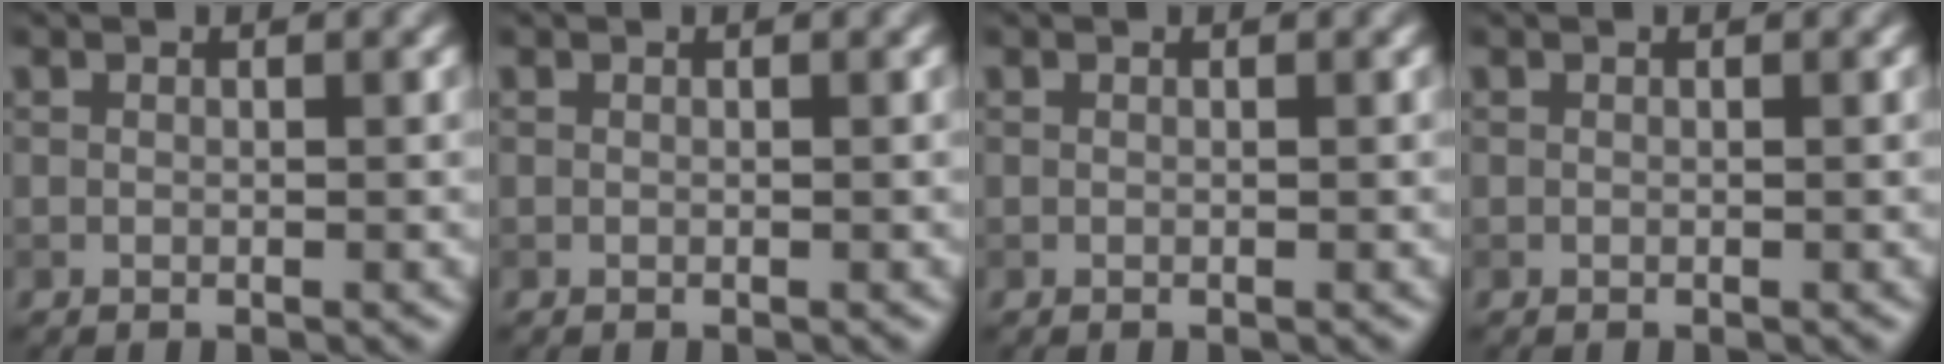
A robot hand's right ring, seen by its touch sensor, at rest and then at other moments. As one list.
[{"total": 0.0}, {"total": 0.0}, {"total": 0.0}]